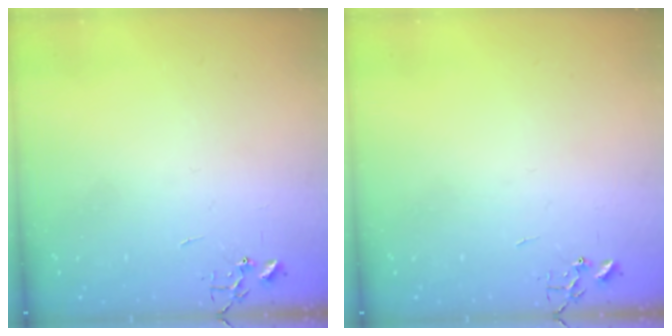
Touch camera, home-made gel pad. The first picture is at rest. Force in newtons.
{"total": 0.0}